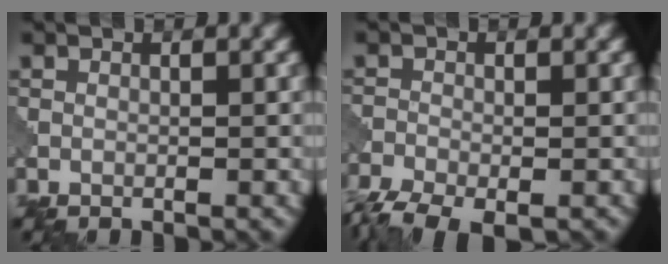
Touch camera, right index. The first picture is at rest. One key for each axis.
{"total": 5.0, "fx": -3.9, "fy": 1.5, "fz": 2.8, "tx": -0.052, "ty": -0.015, "tz": -0.078}